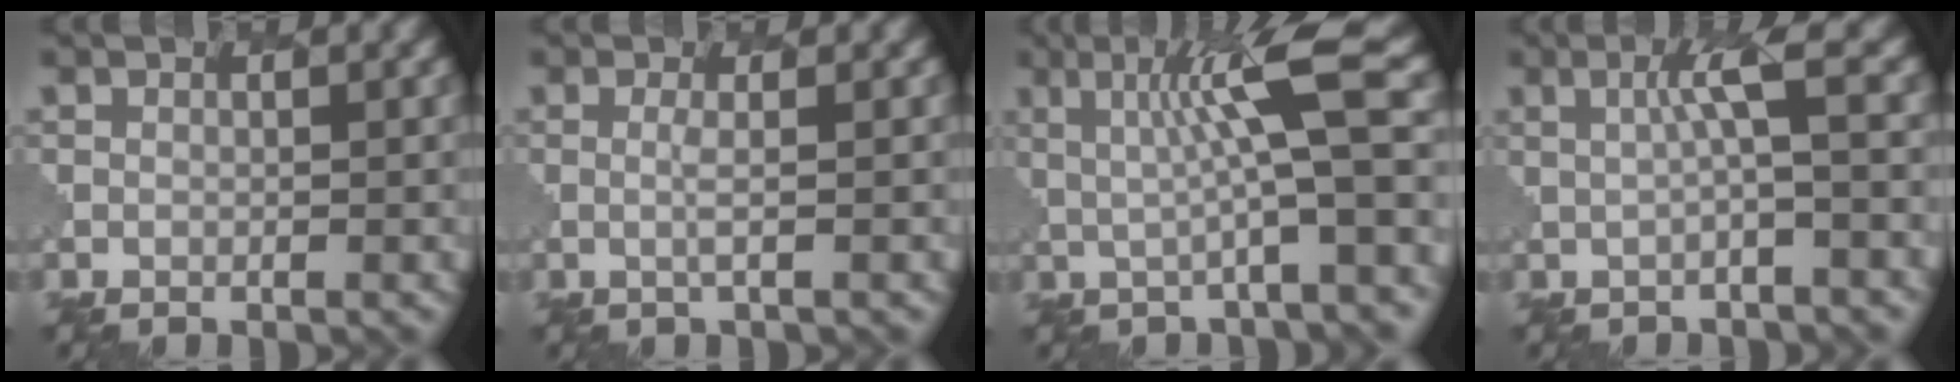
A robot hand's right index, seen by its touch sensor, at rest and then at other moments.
{"total": 1.2, "force": [0.3, 0.3, 1.1], "torque": [-0.021, -0.004, 0.002]}
{"total": 7.3, "force": [1.1, 0.8, 7.2], "torque": [-0.116, 0.009, 0.022]}
{"total": 3.0, "force": [0.6, 0.3, 2.9], "torque": [-0.050, 0.001, 0.010]}